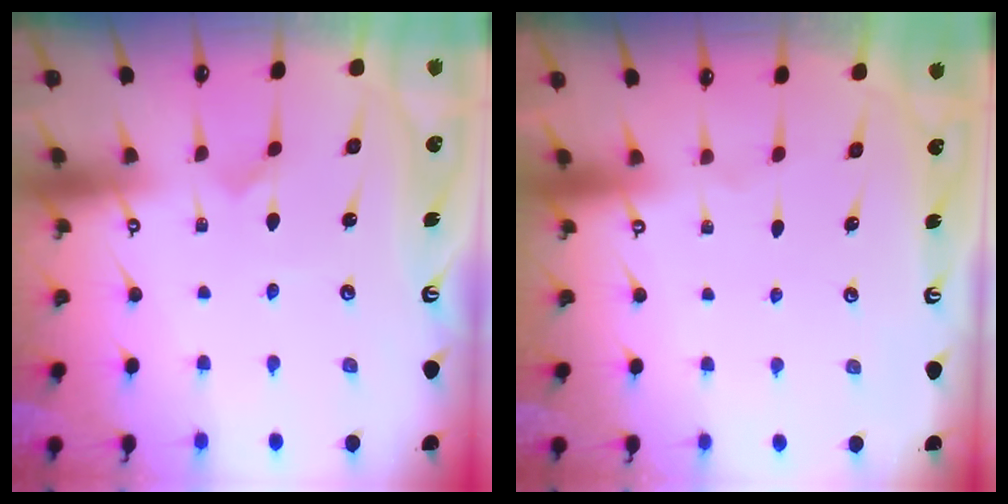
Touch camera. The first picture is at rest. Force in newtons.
{"total": 0.0}